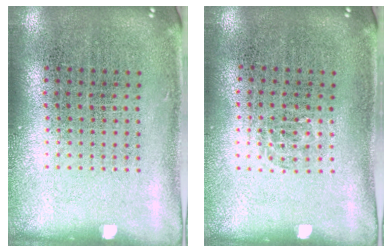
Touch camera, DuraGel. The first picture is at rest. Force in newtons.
{"total": 0.5, "press": 0.4, "slide": 0.3}